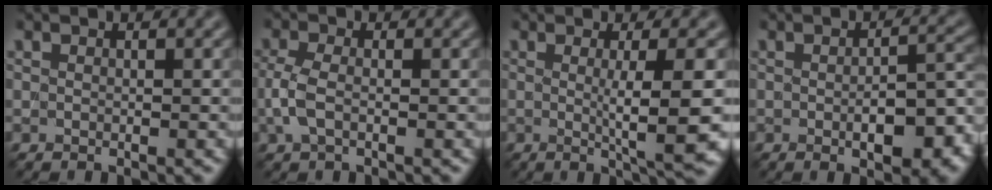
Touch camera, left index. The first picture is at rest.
{"total": 2.0, "force": [-0.6, 0.9, 1.7], "torque": [-0.048, 0.003, -0.016]}
{"total": 6.4, "force": [-0.3, 1.0, 6.3], "torque": [-0.091, -0.006, 0.001]}
{"total": 6.2, "force": [-1.8, 2.4, 5.5], "torque": [-0.079, -0.006, -0.019]}